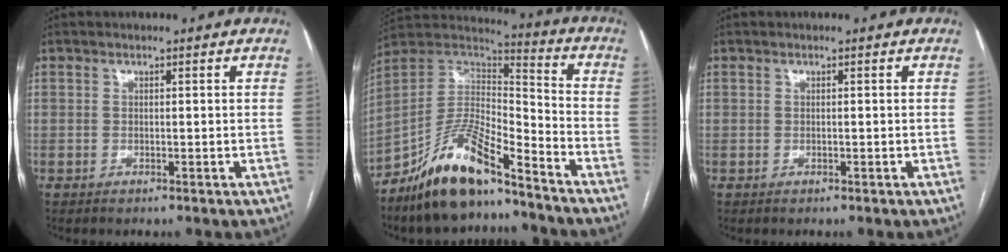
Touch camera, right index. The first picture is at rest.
{"total": 14.6, "force": [-11.3, 3.1, 8.8], "torque": [-0.163, 0.015, -0.205]}
{"total": 0.0}